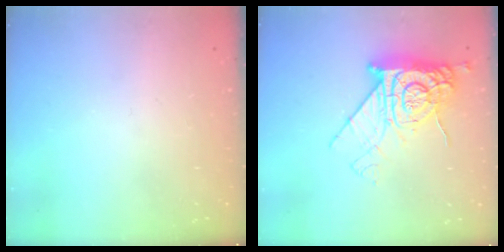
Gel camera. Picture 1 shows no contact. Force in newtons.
{"total": 13.3, "press": 13.3, "slide": 1.0}